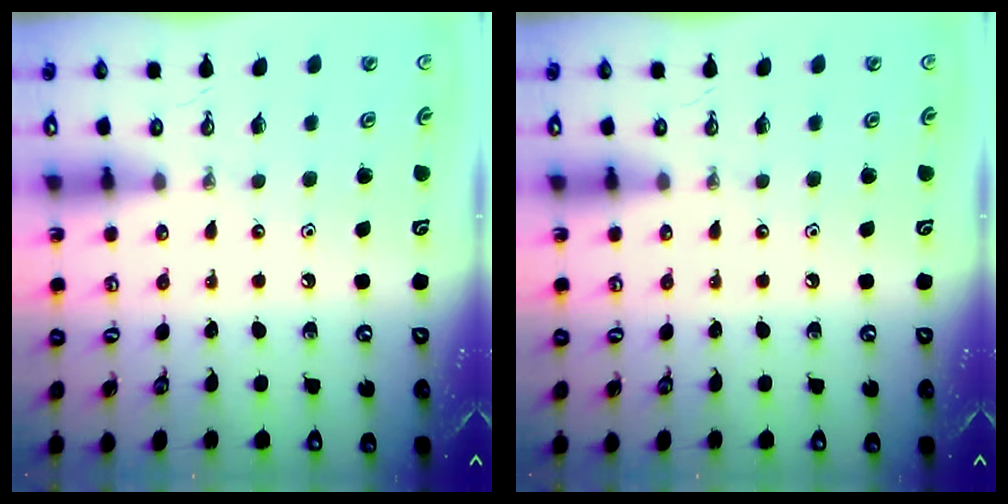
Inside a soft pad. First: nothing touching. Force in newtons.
{"total": 0.0}